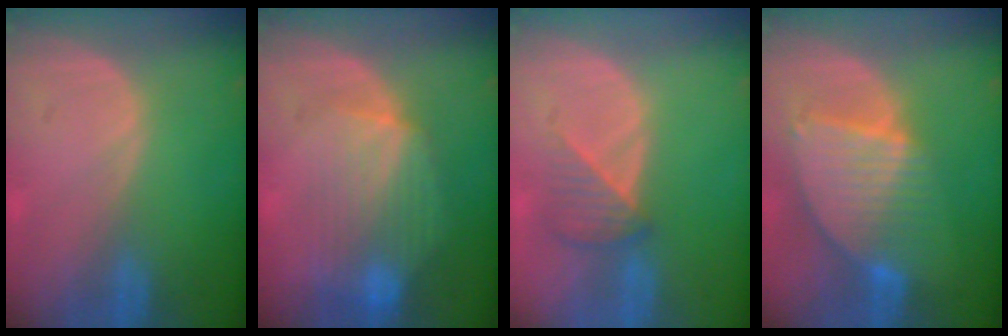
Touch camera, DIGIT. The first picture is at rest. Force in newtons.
{"total": 8.9, "press": 8.0, "slide": 3.9}
{"total": 3.5, "press": 3.5, "slide": 0.4}
{"total": 8.6, "press": 7.5, "slide": 4.1}